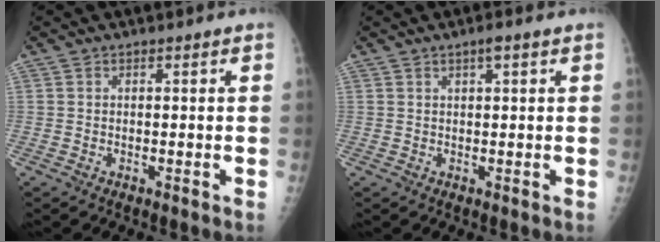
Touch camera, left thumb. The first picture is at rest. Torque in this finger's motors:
{"motor_torque": [0.34, -0.16, 0.19, -0.29, 0.12]}